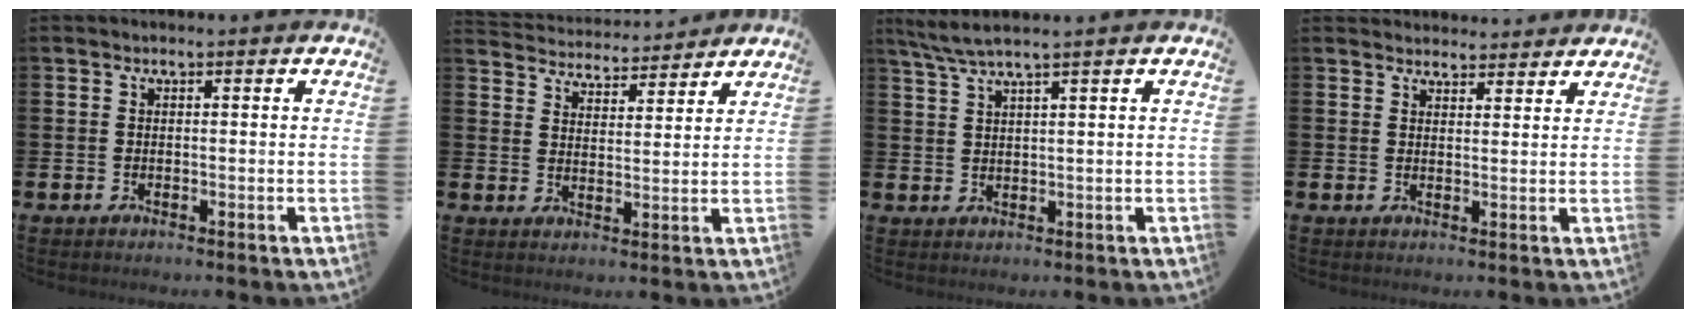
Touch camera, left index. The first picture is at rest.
{"total": 4.7, "force": [4.6, 0.6, -0.3], "torque": [-0.017, -0.034, 0.082]}
{"total": 3.7, "force": [3.1, -0.4, 2.0], "torque": [-0.052, -0.004, 0.057]}
{"total": 3.0, "force": [2.9, 0.6, -0.2], "torque": [0.007, -0.017, 0.051]}